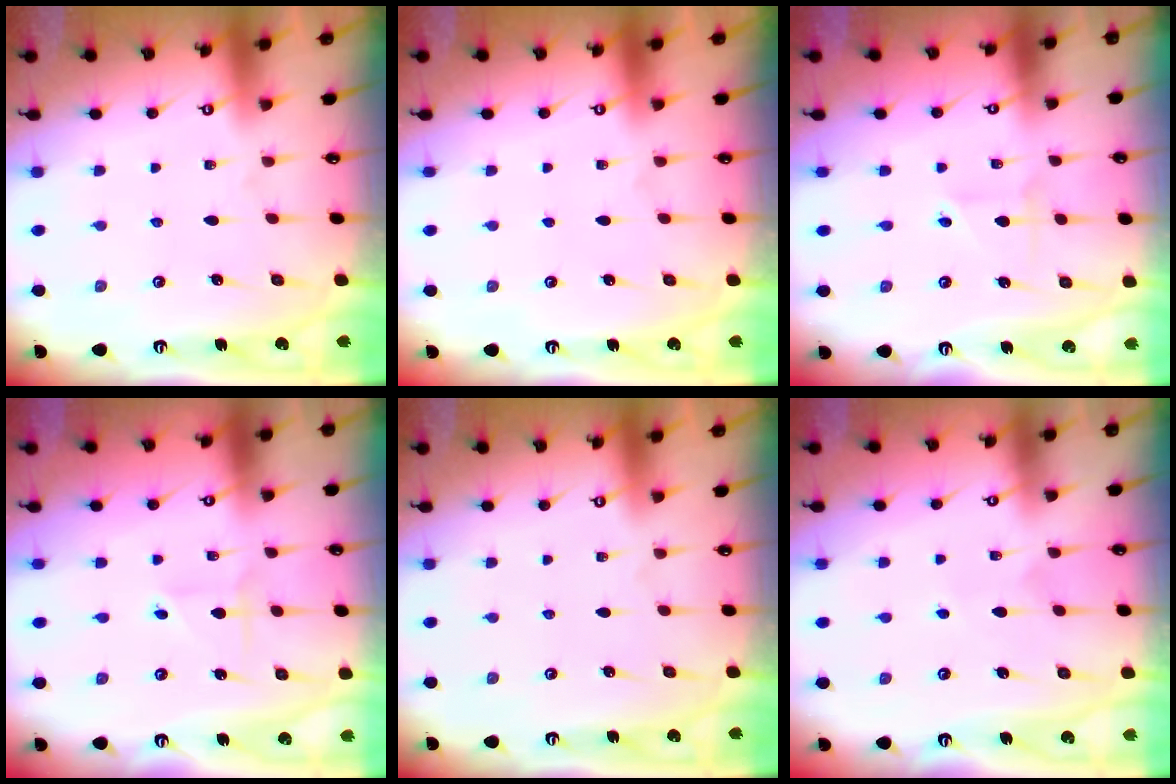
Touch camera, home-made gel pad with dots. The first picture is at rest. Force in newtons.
{"total": 0.0}
{"total": 1.8, "press": 1.7, "slide": 0.2}
{"total": 2.2, "press": 2.2, "slide": 0.2}
{"total": 0.0}
{"total": 3.8, "press": 3.8, "slide": 0.4}